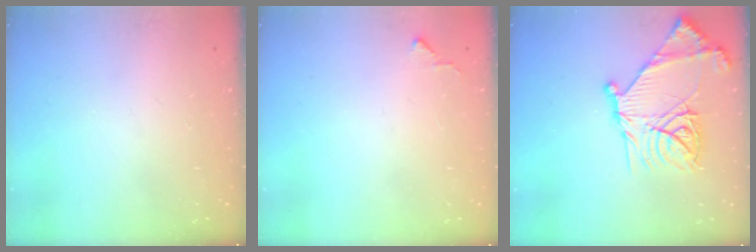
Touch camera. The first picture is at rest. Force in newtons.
{"total": 4.2, "press": 4.1, "slide": 0.7}
{"total": 22.5, "press": 22.4, "slide": 2.2}